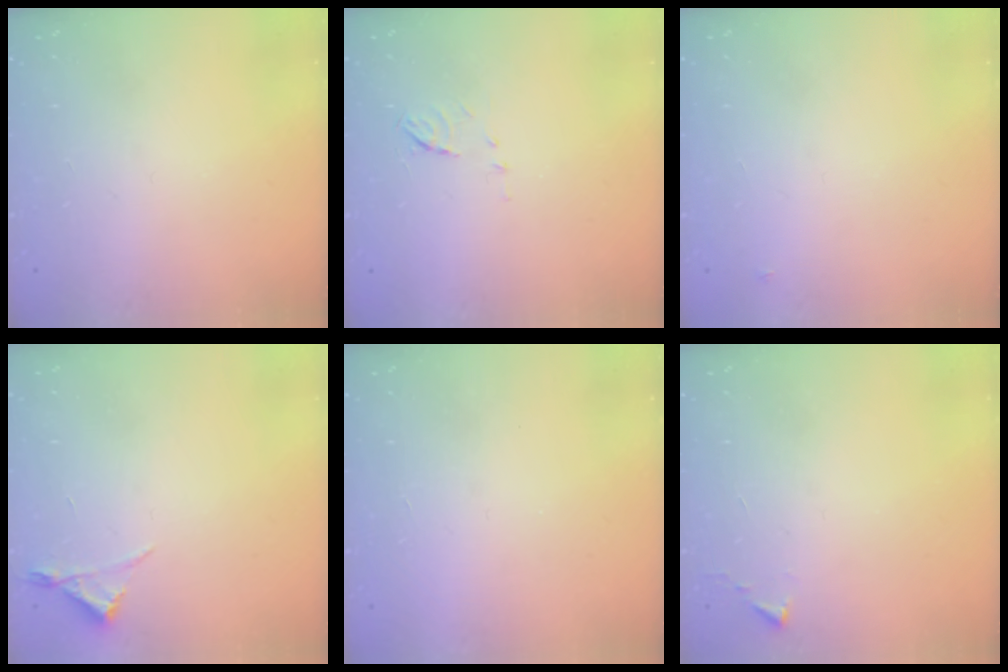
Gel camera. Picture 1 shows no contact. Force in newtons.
{"total": 5.3, "press": 5.3, "slide": 0.6}
{"total": 2.6, "press": 2.6, "slide": 0.2}
{"total": 3.0, "press": 2.9, "slide": 0.5}
{"total": 1.6, "press": 1.6, "slide": 0.1}
{"total": 2.7, "press": 2.7, "slide": 0.5}